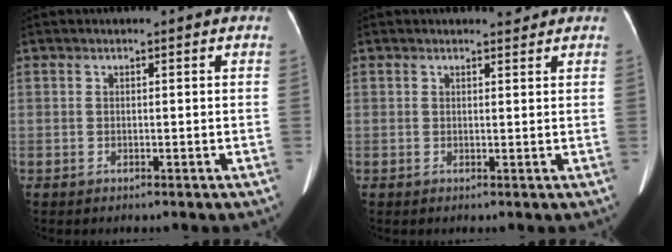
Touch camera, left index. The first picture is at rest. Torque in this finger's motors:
{"motor_torque": [0.45, -0.38, 0.01, 0.03]}